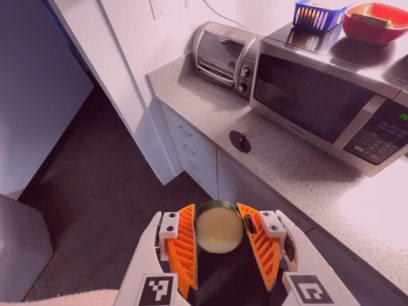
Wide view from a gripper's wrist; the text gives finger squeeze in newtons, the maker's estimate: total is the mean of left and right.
{"total": 11.5, "left": 11.3, "right": 11.6}